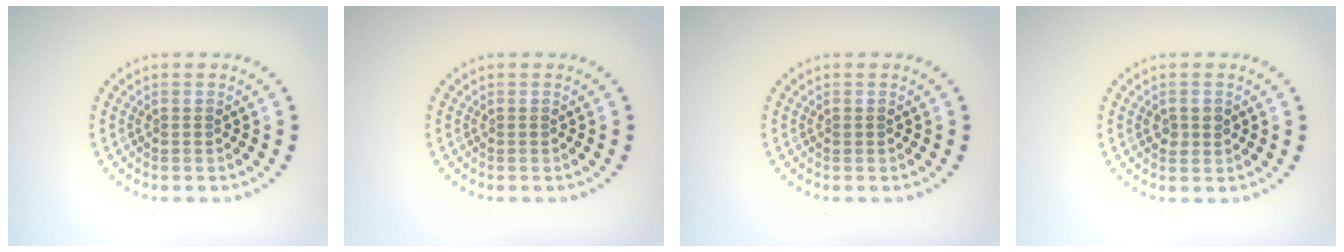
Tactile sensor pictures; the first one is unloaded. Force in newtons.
{"total": 0.0}
{"total": 0.0}
{"total": 1.4, "press": 1.4, "slide": 0.1}